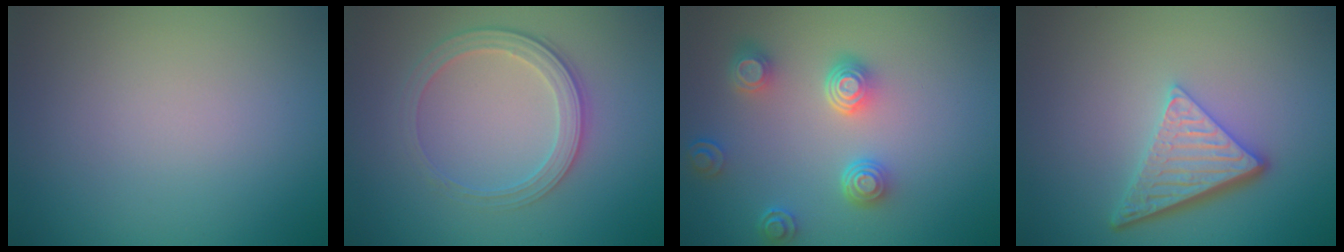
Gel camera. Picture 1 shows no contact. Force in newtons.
{"total": 2.8, "press": 2.6, "slide": 0.9}
{"total": 4.3, "press": 3.5, "slide": 2.5}
{"total": 4.8, "press": 3.5, "slide": 3.4}